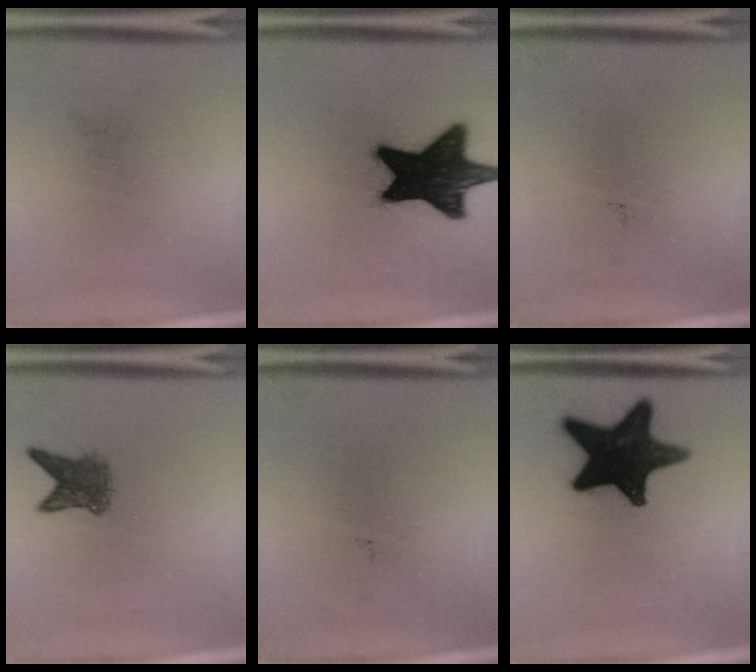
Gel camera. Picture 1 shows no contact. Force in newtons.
{"total": 18.9}
{"total": 0.0}
{"total": 4.2}
{"total": 0.0}
{"total": 17.6}